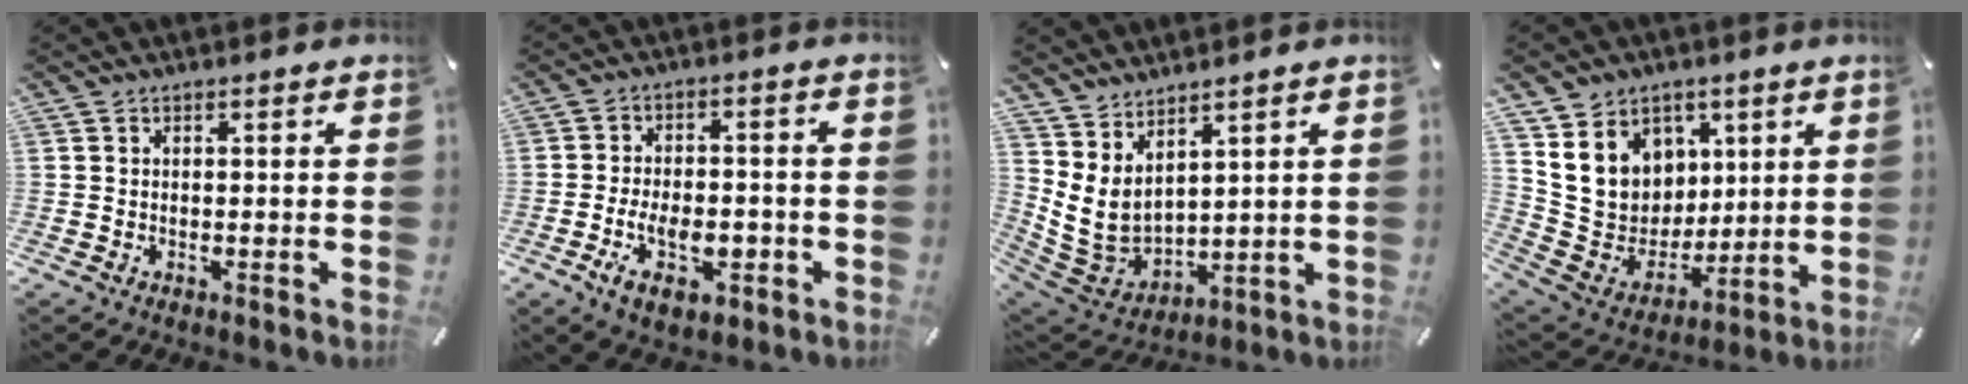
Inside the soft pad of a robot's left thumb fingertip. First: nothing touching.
{"total": 10.1, "force": [-3.6, 6.0, 7.3], "torque": [-0.111, 0.005, -0.060]}
{"total": 7.6, "force": [3.8, 5.4, 3.8], "torque": [-0.097, -0.036, 0.080]}
{"total": 14.2, "force": [5.4, 12.3, 4.4], "torque": [-0.083, -0.041, 0.116]}